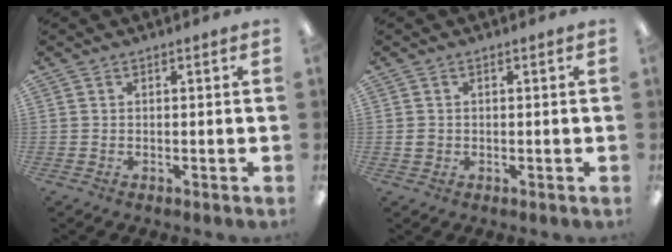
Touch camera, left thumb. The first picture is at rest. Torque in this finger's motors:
{"motor_torque": [-0.08, -0.03, 0.29, -0.29, 0.01]}